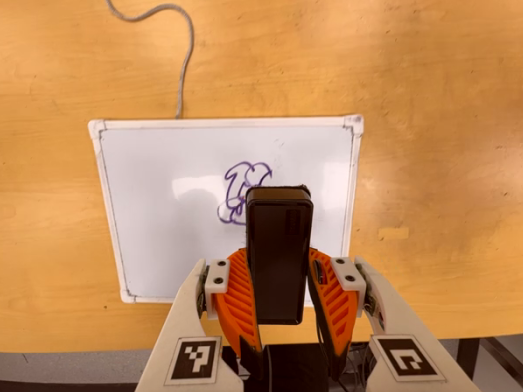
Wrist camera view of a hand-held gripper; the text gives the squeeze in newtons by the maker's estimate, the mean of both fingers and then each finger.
{"total": 7.1, "left": 5.5, "right": 8.7}